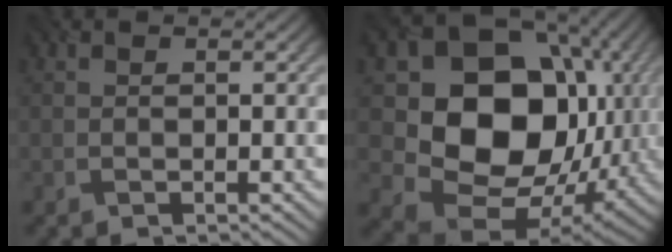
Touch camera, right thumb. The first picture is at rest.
{"total": 16.9, "force": [1.6, 13.5, 10.0], "torque": [-0.176, -0.038, 0.041]}